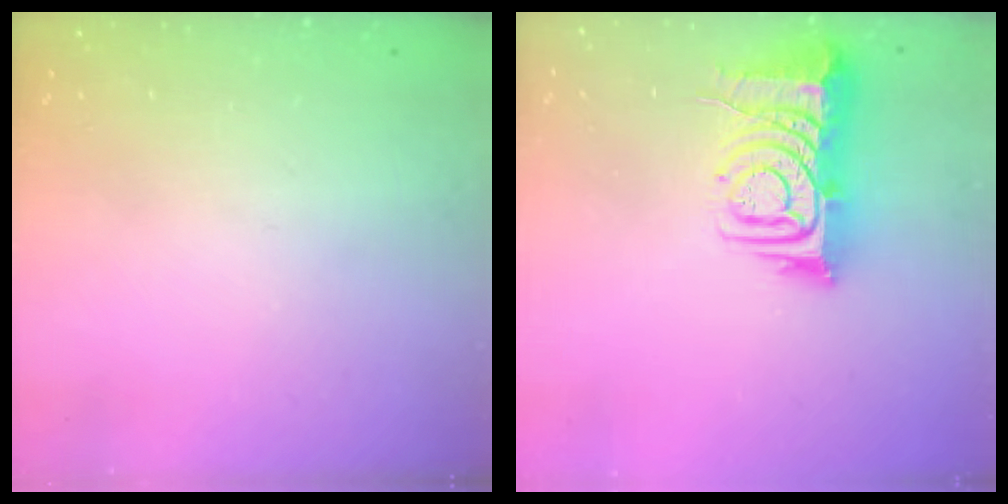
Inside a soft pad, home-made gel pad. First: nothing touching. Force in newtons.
{"total": 9.5, "press": 9.4, "slide": 1.2}